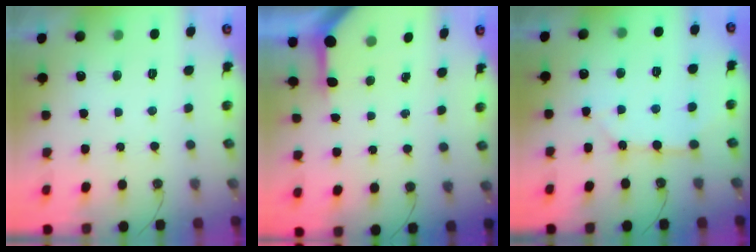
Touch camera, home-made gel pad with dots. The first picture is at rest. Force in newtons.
{"total": 3.5, "press": 3.5, "slide": 0.4}
{"total": 4.5, "press": 4.4, "slide": 0.5}